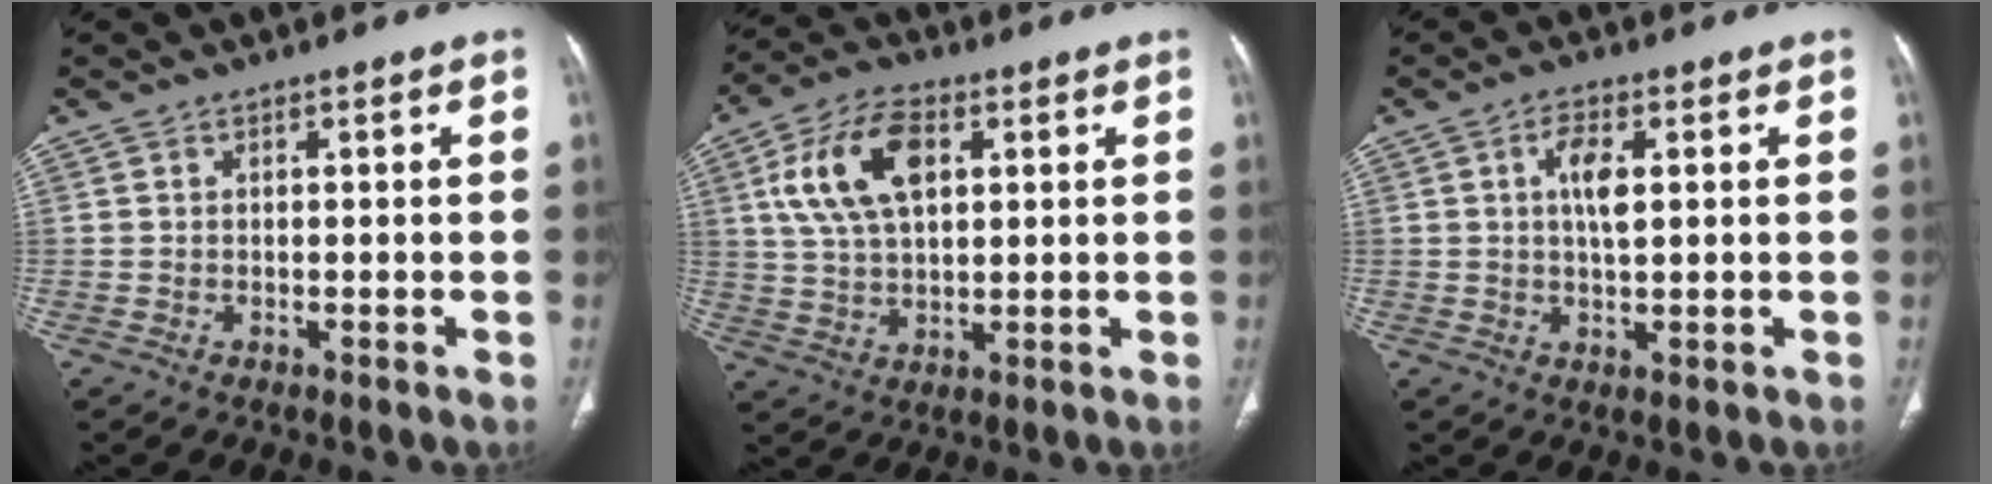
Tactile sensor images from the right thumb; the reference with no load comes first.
{"total": 13.2, "force": [4.0, 7.3, 10.2], "torque": [-0.191, 0.002, 0.075]}
{"total": 5.3, "force": [1.1, 2.1, 4.7], "torque": [-0.083, -0.005, 0.018]}